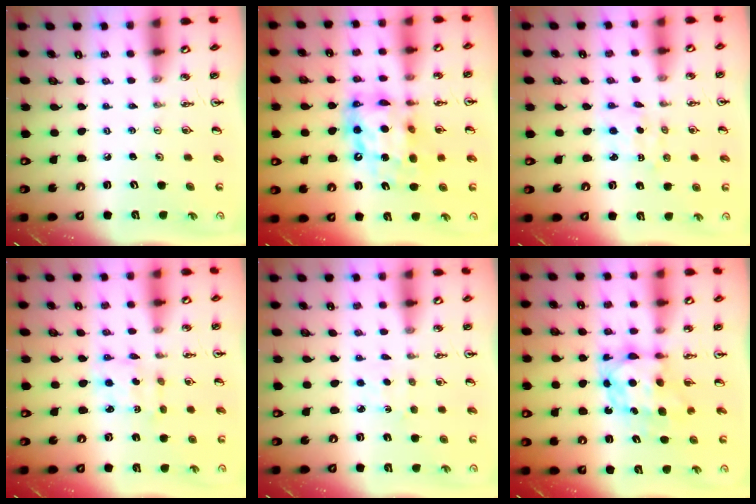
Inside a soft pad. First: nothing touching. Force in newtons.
{"total": 13.5, "press": 13.4, "slide": 1.5}
{"total": 2.0, "press": 1.9, "slide": 0.5}
{"total": 2.3, "press": 2.2, "slide": 0.7}
{"total": 2.6, "press": 2.6, "slide": 0.4}
{"total": 7.5, "press": 7.5, "slide": 0.7}